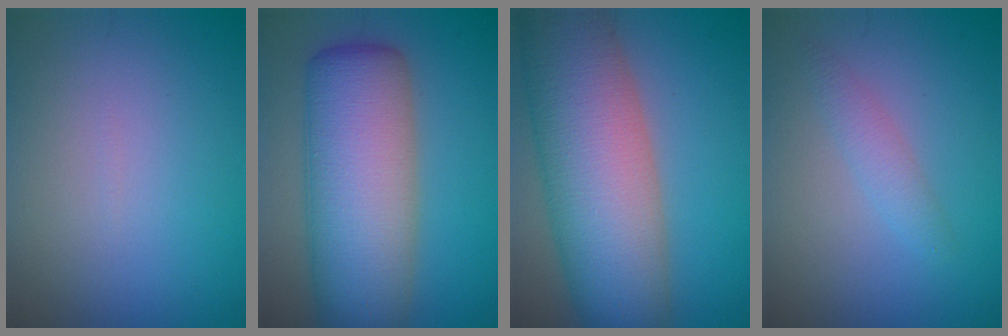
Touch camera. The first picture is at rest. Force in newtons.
{"total": 12.0, "press": 12.0, "slide": 0.3}
{"total": 13.3, "press": 13.3, "slide": 0.7}
{"total": 1.7, "press": 1.7, "slide": 0.1}